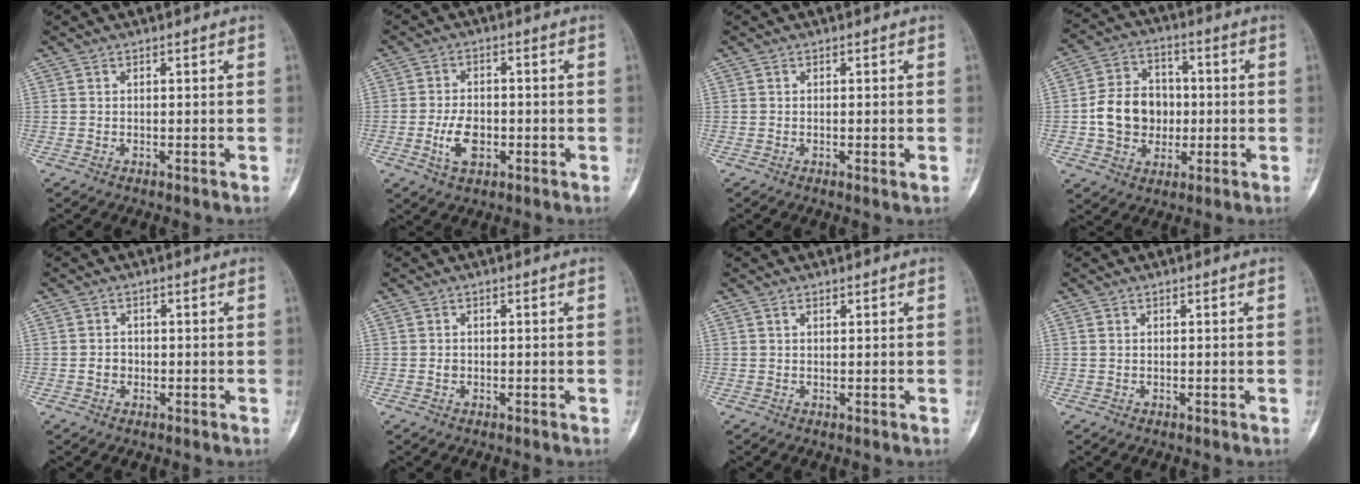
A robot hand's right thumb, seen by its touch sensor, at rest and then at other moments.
{"total": 6.5, "force": [-1.8, 4.0, 4.8], "torque": [-0.080, 0.007, -0.031]}
{"total": 1.3, "force": [-0.2, 0.2, 1.3], "torque": [-0.020, -0.004, -0.004]}
{"total": 12.6, "force": [-1.0, 10.5, 7.0], "torque": [-0.091, 0.024, -0.019]}
{"total": 1.9, "force": [-0.5, 1.7, 0.7], "torque": [-0.002, 0.008, -0.009]}
{"total": 0.9, "force": [-0.1, 0.8, 0.5], "torque": [-0.005, 0.003, -0.001]}
{"total": 0.7, "force": [0.4, 0.3, 0.4], "torque": [-0.007, -0.001, 0.007]}
{"total": 0.5, "force": [0.2, 0.4, 0.3], "torque": [-0.004, 0.002, 0.005]}